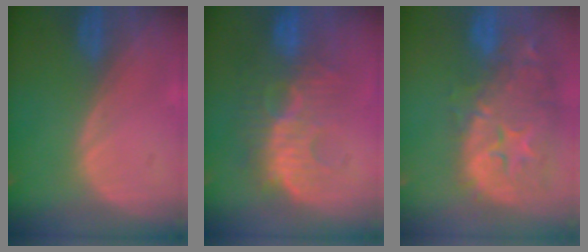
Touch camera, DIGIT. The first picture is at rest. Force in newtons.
{"total": 10.4, "press": 9.8, "slide": 3.4}
{"total": 14.6, "press": 11.8, "slide": 8.6}